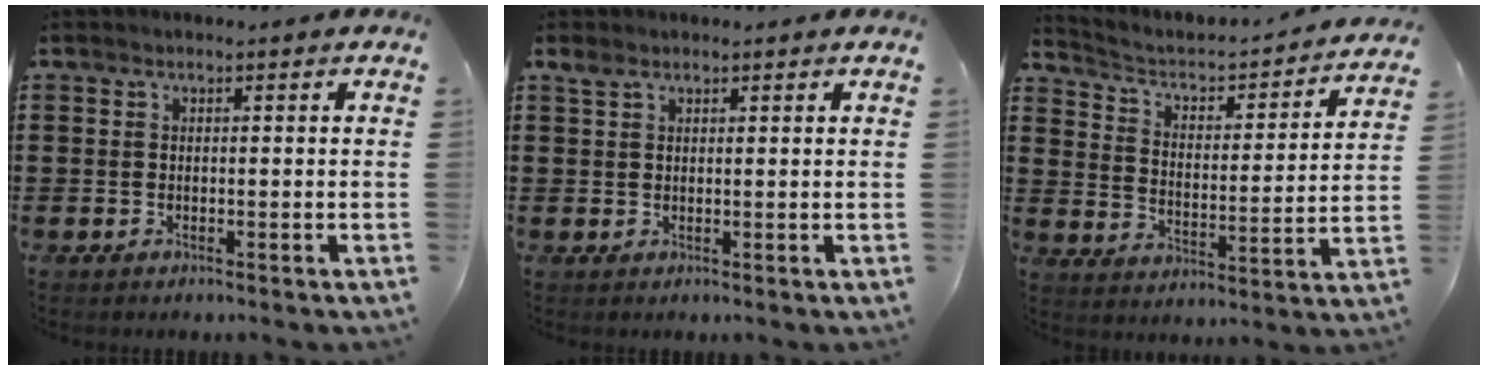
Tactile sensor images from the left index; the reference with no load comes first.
{"total": 1.7, "force": [1.4, 0.8, 0.7], "torque": [-0.018, 0.004, 0.026]}
{"total": 2.5, "force": [1.8, 1.5, 0.7], "torque": [-0.034, -0.021, 0.017]}